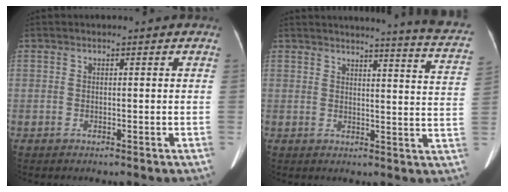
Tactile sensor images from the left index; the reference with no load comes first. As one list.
[{"total": 13.8, "force": [12.6, -0.9, 5.6], "torque": [-0.066, -0.075, 0.119]}]